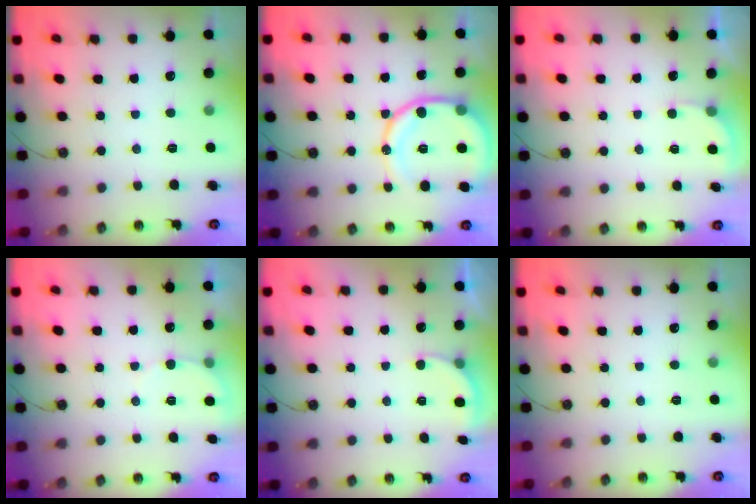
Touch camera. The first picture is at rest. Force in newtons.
{"total": 14.2, "press": 14.0, "slide": 2.0}
{"total": 2.6, "press": 2.6, "slide": 0.1}
{"total": 5.2, "press": 5.1, "slide": 1.0}
{"total": 2.5, "press": 2.3, "slide": 1.1}
{"total": 0.0}